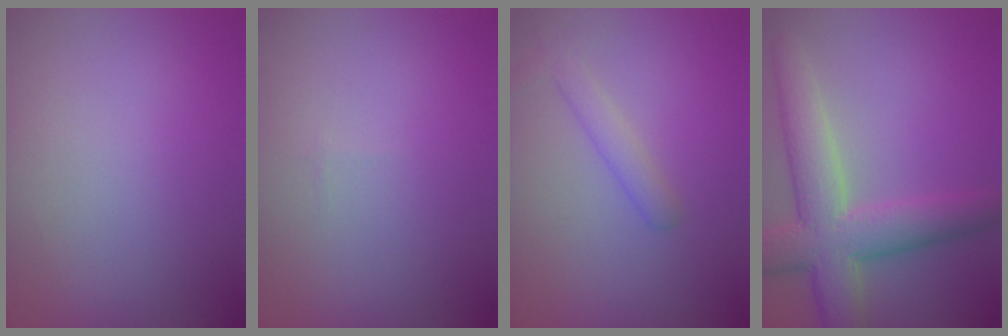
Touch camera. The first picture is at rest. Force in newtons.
{"total": 0.0}
{"total": 1.9, "press": 1.9, "slide": 0.0}
{"total": 7.2, "press": 7.2, "slide": 0.3}